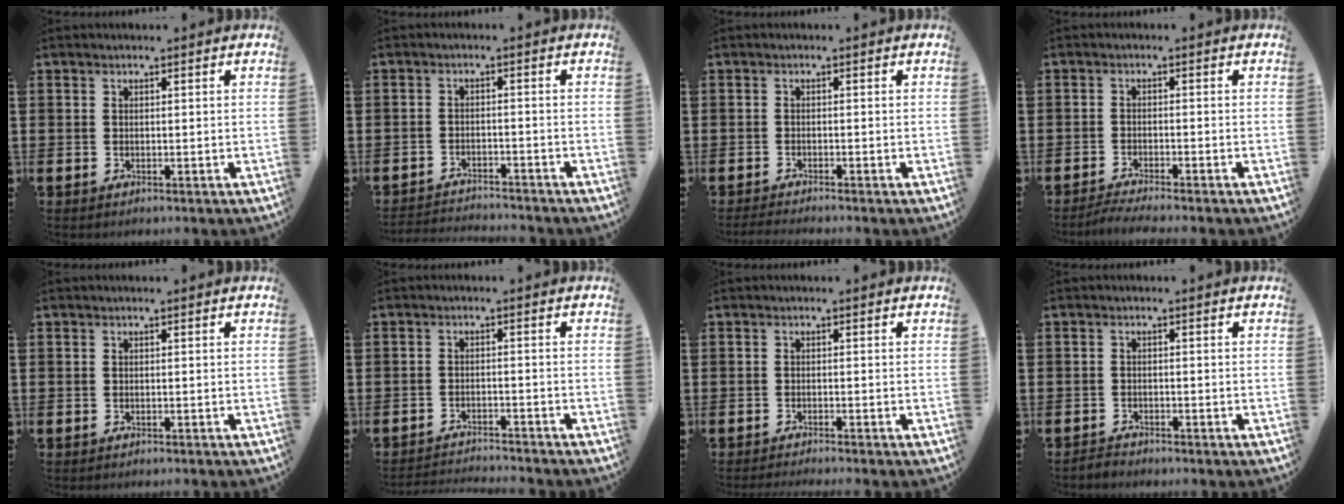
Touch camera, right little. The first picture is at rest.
{"total": 2.4, "force": [-2.3, 0.0, -0.2], "torque": [-0.002, 0.002, -0.052]}
{"total": 1.0, "force": [-0.9, -0.1, 0.4], "torque": [-0.007, -0.001, -0.018]}
{"total": 1.7, "force": [-1.6, -0.1, 0.7], "torque": [-0.010, 0.003, -0.031]}
{"total": 0.0}
{"total": 2.3, "force": [-2.3, -0.2, 0.0], "torque": [-0.004, 0.002, -0.049]}
{"total": 0.8, "force": [-0.8, -0.2, 0.2], "torque": [-0.002, -0.002, -0.015]}
{"total": 1.1, "force": [-1.1, 0.1, -0.1], "torque": [-0.002, 0.003, -0.024]}